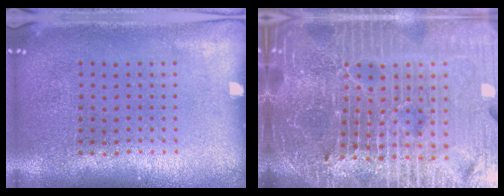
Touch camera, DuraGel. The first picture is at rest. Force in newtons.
{"total": 7.1, "press": 6.2, "slide": 3.6}